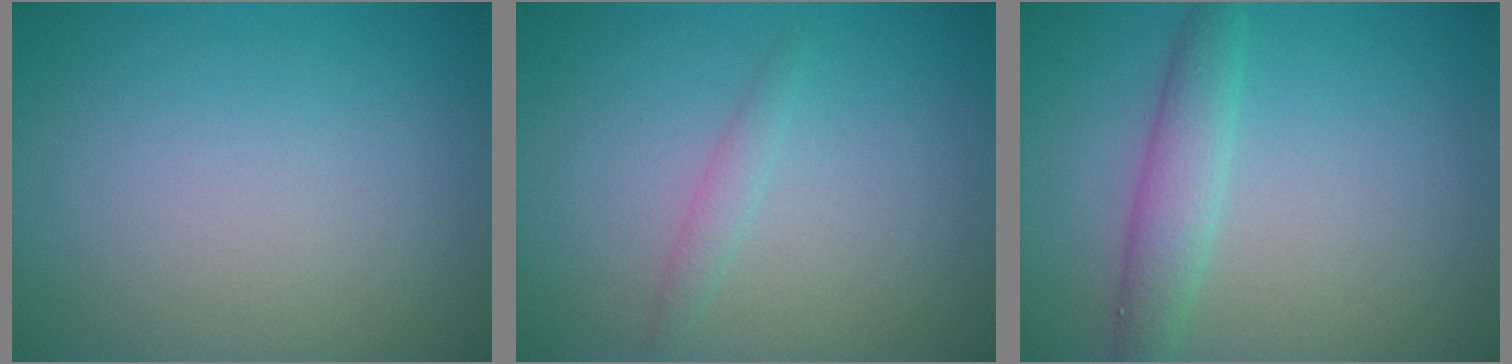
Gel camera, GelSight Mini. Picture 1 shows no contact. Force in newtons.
{"total": 1.1, "press": 1.1, "slide": 0.0}
{"total": 2.9, "press": 2.9, "slide": 0.1}